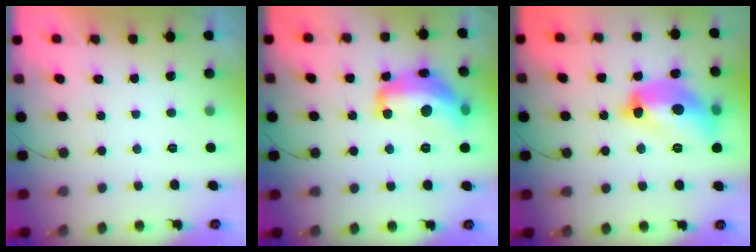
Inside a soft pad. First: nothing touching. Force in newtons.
{"total": 18.4, "press": 18.4, "slide": 1.0}
{"total": 16.2, "press": 16.2, "slide": 1.4}